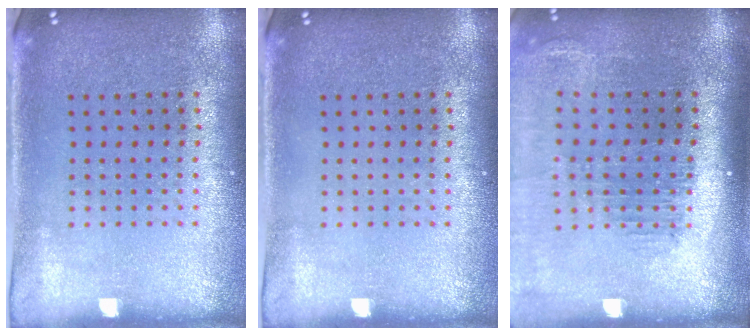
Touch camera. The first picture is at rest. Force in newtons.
{"total": 0.0}
{"total": 1.7, "press": 1.5, "slide": 0.7}